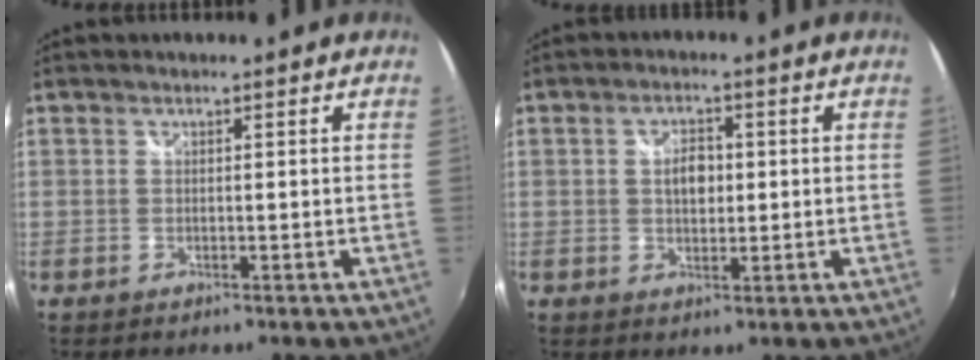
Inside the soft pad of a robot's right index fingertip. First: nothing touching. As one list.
[{"total": 4.3, "force": [0.3, 2.7, 3.3], "torque": [-0.053, 0.007, 0.006]}]